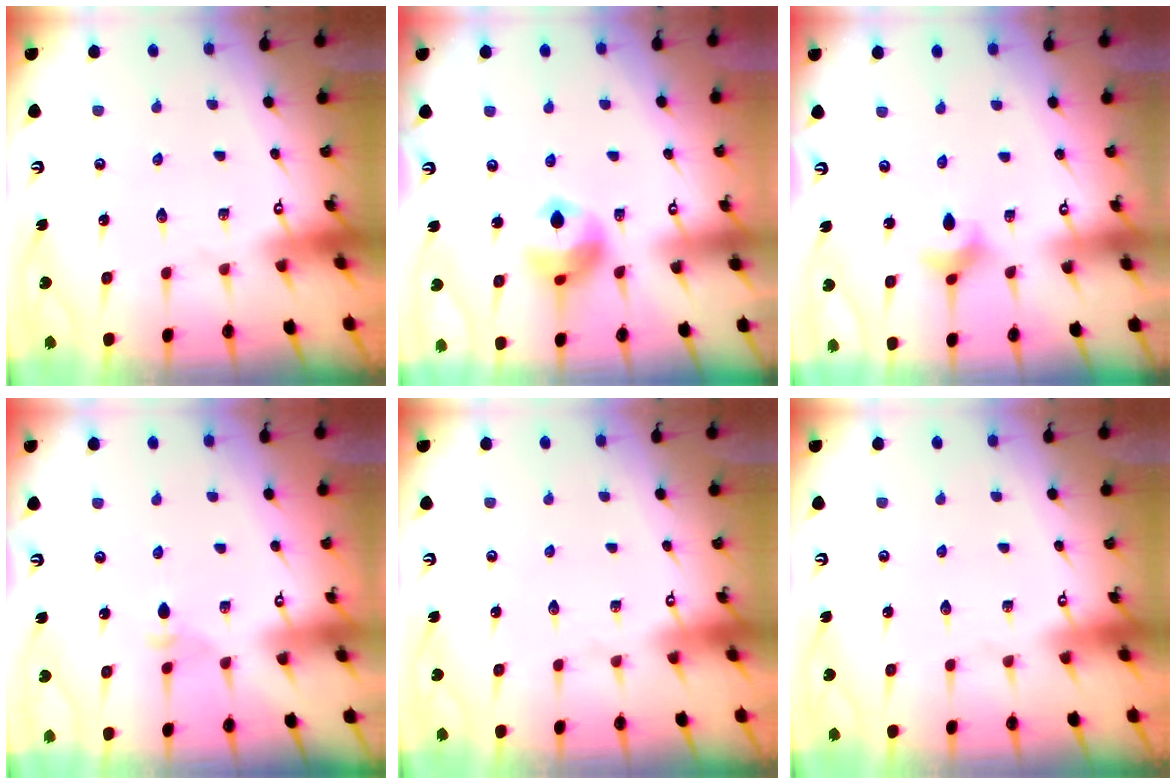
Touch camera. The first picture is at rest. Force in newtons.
{"total": 10.6, "press": 10.5, "slide": 1.3}
{"total": 3.7, "press": 3.6, "slide": 0.6}
{"total": 3.3, "press": 3.2, "slide": 0.7}
{"total": 0.0}
{"total": 0.0}